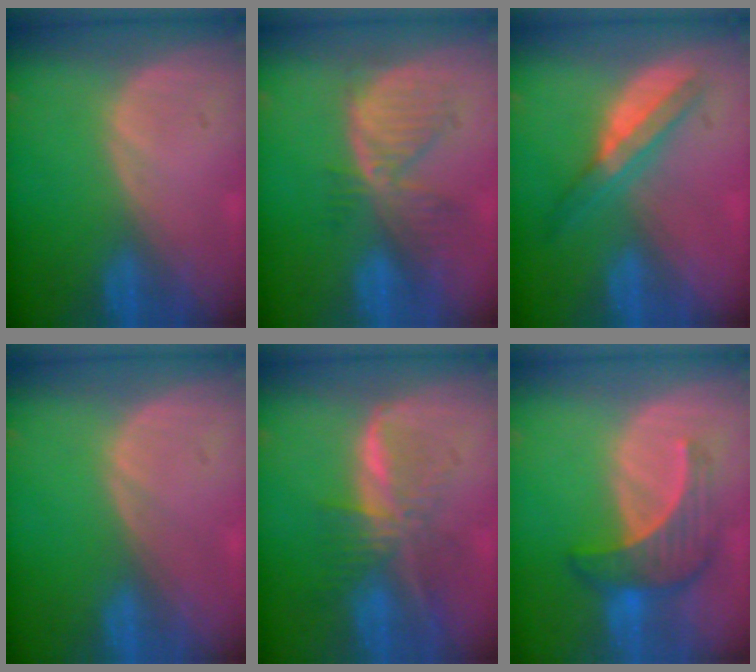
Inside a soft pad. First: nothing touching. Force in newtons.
{"total": 6.8, "press": 6.3, "slide": 2.6}
{"total": 5.5, "press": 5.2, "slide": 1.8}
{"total": 0.0}
{"total": 8.0, "press": 6.7, "slide": 4.3}
{"total": 7.2, "press": 6.7, "slide": 2.8}